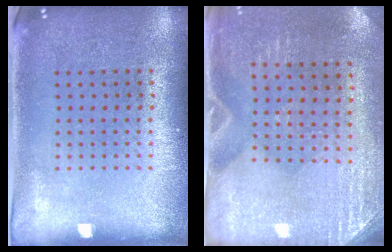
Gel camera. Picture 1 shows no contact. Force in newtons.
{"total": 2.8, "press": 2.5, "slide": 1.3}